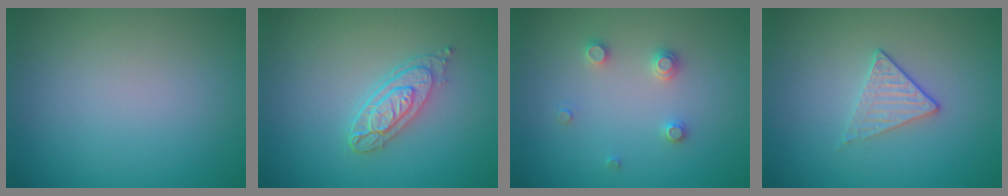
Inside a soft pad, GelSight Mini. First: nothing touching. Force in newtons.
{"total": 3.8, "press": 3.0, "slide": 2.3}
{"total": 1.8, "press": 1.7, "slide": 0.3}
{"total": 1.7, "press": 1.4, "slide": 1.0}